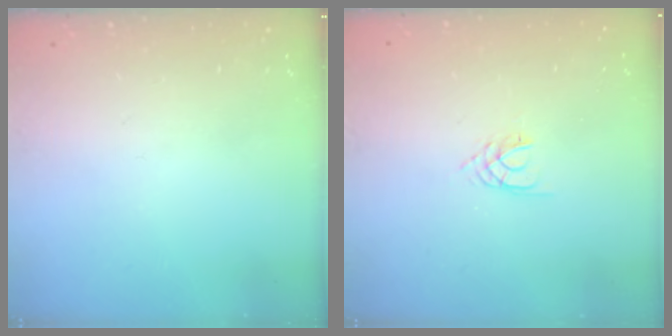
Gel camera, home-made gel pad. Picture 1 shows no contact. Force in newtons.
{"total": 2.1, "press": 2.1, "slide": 0.3}